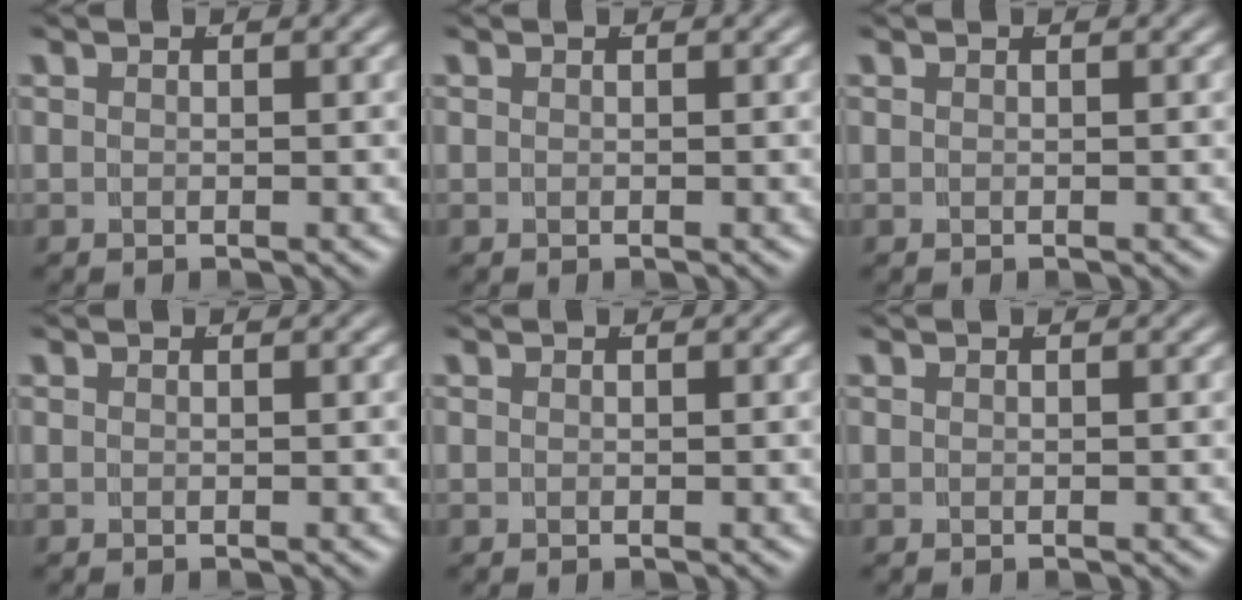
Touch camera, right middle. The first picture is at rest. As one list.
[{"total": 0.0}, {"total": 0.0}, {"total": 0.0}, {"total": 0.0}, {"total": 0.0}]